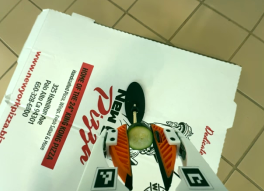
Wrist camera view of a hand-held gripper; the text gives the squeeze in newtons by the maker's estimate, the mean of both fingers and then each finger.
{"total": 7.9, "left": 7.6, "right": 8.1}